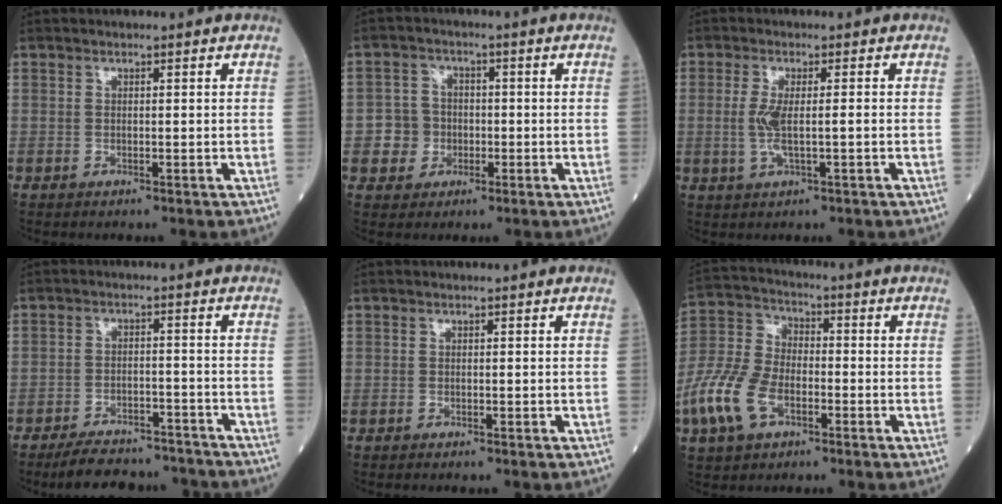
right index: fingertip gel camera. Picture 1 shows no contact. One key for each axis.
{"total": 4.7, "fx": -1.1, "fy": 4.5, "fz": 0.9, "tx": -0.016, "ty": 0.013, "tz": -0.016}
{"total": 4.2, "fx": -0.5, "fy": 0.8, "fz": 4.1, "tx": -0.087, "ty": -0.005, "tz": -0.010}
{"total": 11.1, "fx": -10.3, "fy": 2.8, "fz": 3.0, "tx": -0.041, "ty": 0.009, "tz": -0.145}
{"total": 0.0}
{"total": 11.6, "fx": -4.7, "fy": 6.7, "fz": 8.3, "tx": -0.210, "ty": 0.009, "tz": -0.093}